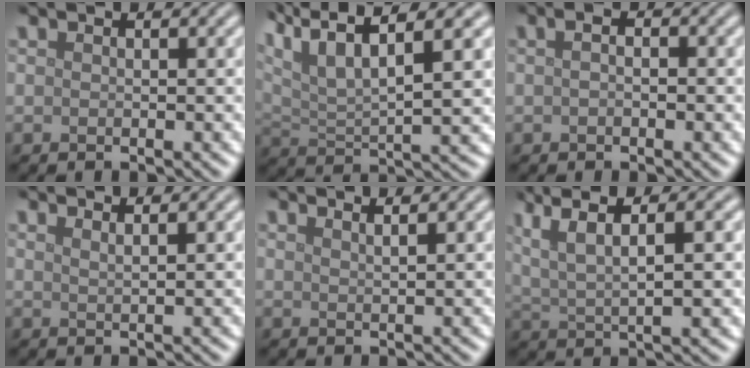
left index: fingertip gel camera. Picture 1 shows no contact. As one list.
[{"total": 9.6, "force": [6.0, 2.6, 7.1], "torque": [-0.138, 0.021, 0.106]}, {"total": 2.5, "force": [0.6, 1.5, 1.9], "torque": [-0.025, 0.010, -0.010]}, {"total": 1.7, "force": [1.2, 0.6, 1.0], "torque": [0.003, 0.002, 0.001]}, {"total": 2.3, "force": [1.7, 0.9, 1.3], "torque": [0.007, 0.007, -0.002]}, {"total": 6.8, "force": [3.4, 1.7, 5.6], "torque": [-0.110, 0.012, 0.064]}]